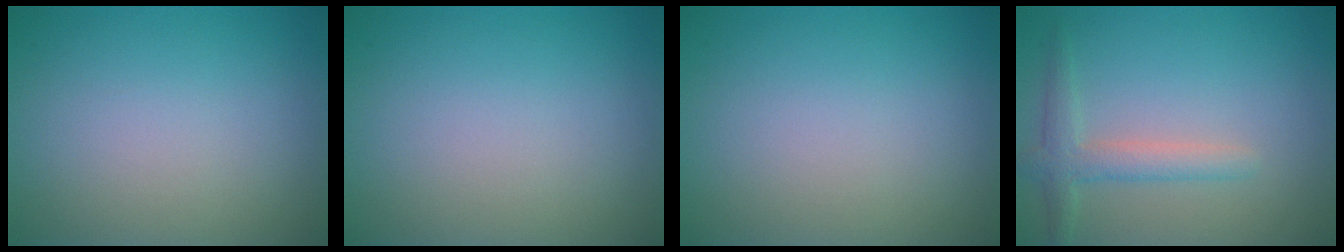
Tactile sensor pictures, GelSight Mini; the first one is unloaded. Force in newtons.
{"total": 0.0}
{"total": 0.0}
{"total": 2.6, "press": 2.6, "slide": 0.2}